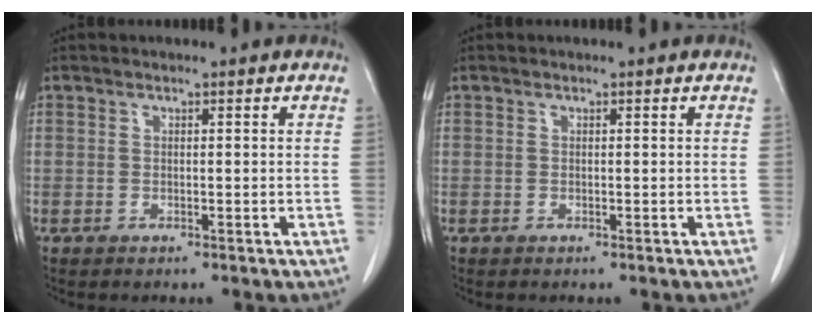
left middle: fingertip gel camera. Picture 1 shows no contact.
{"total": 0.0}